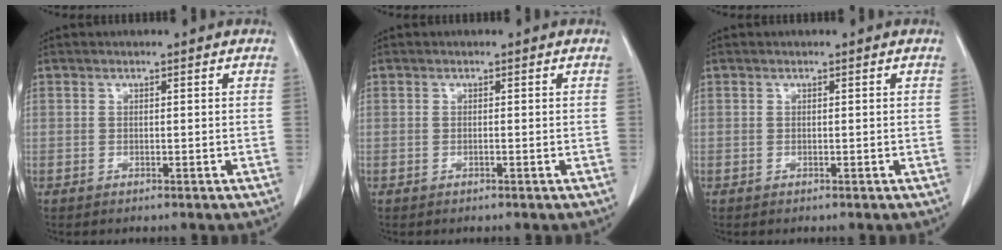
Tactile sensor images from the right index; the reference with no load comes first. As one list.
[{"total": 0.0}, {"total": 0.0}]